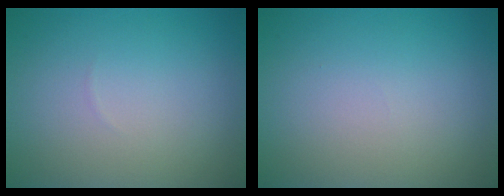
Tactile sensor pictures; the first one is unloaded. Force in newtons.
{"total": 0.0}